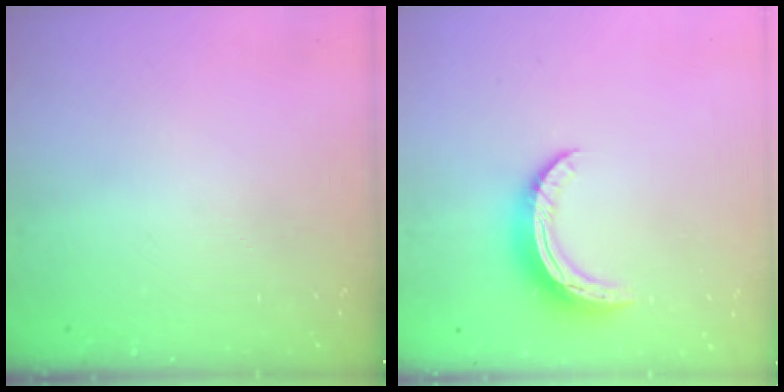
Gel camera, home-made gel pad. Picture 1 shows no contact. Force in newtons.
{"total": 10.1, "press": 10.1, "slide": 0.5}